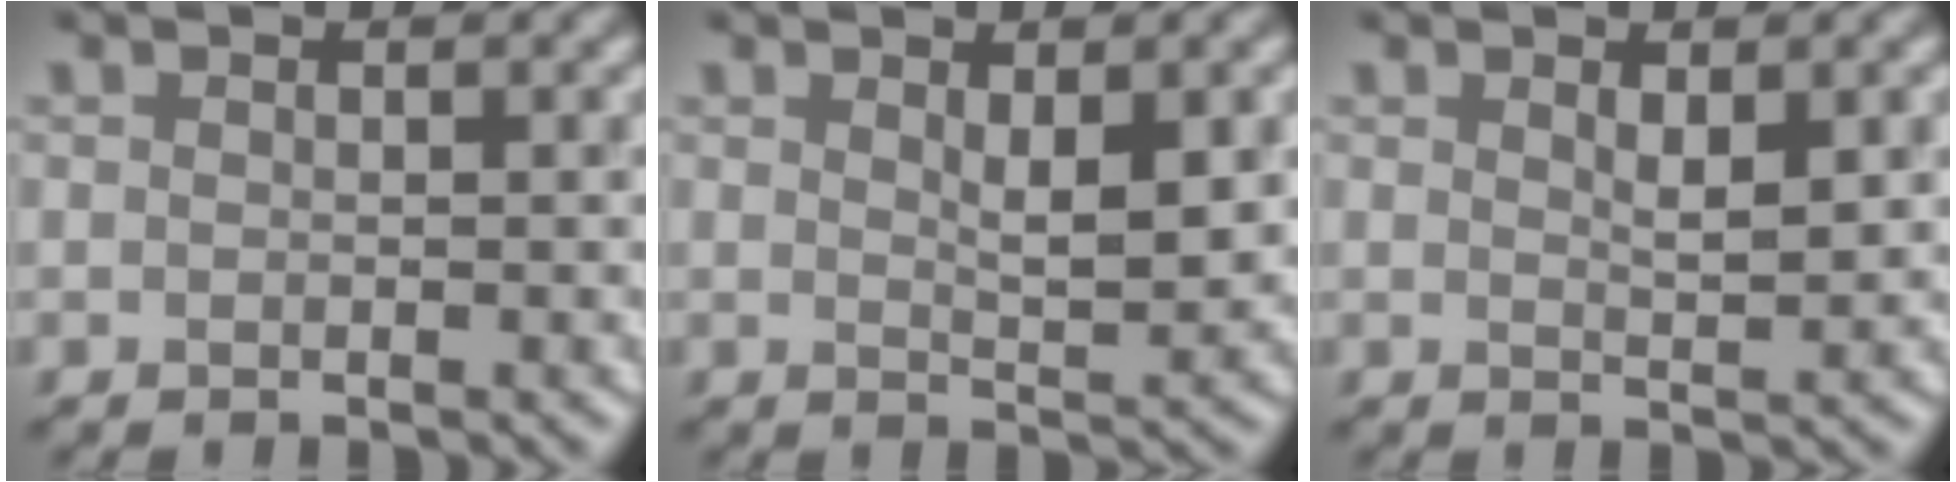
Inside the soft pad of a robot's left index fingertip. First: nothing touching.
{"total": 2.8, "force": [0.6, 0.8, 2.6], "torque": [-0.042, 0.002, 0.016]}
{"total": 1.8, "force": [0.6, 0.5, 1.6], "torque": [-0.028, 0.004, 0.016]}